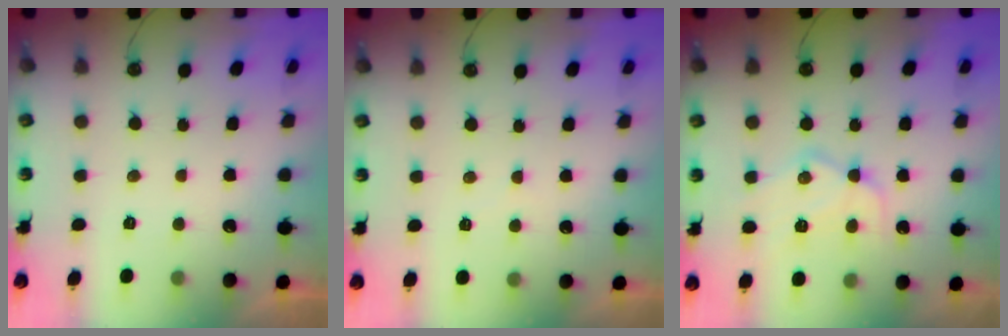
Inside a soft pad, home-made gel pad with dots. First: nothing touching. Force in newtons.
{"total": 1.5, "press": 1.5, "slide": 0.4}
{"total": 13.3, "press": 13.3, "slide": 1.1}